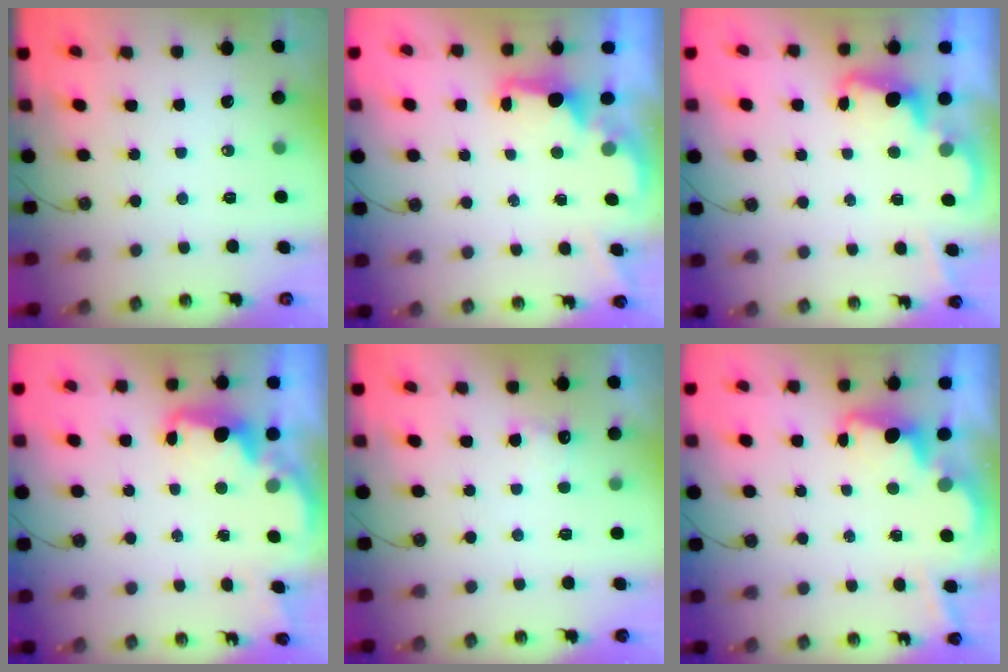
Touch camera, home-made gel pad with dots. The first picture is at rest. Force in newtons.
{"total": 1.9, "press": 1.7, "slide": 0.7}
{"total": 2.3, "press": 2.3, "slide": 0.5}
{"total": 2.1, "press": 2.0, "slide": 0.6}
{"total": 4.3, "press": 4.1, "slide": 1.2}
{"total": 3.4, "press": 3.3, "slide": 0.8}